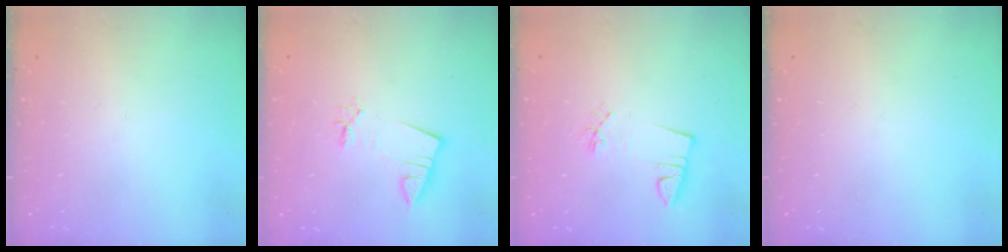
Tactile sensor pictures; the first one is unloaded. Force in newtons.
{"total": 3.6, "press": 3.5, "slide": 0.5}
{"total": 3.3, "press": 1.9, "slide": 2.8}
{"total": 0.0}